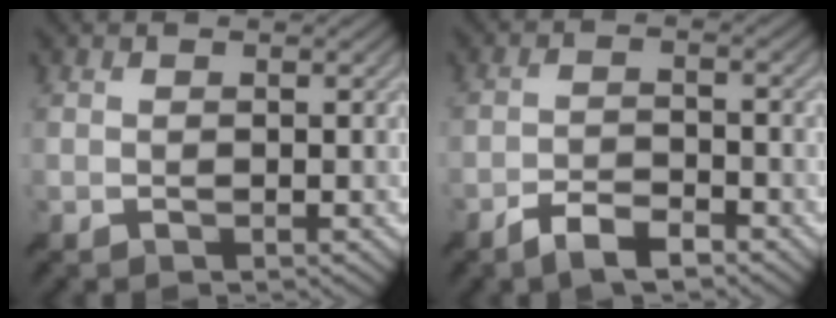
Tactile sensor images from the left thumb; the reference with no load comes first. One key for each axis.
{"total": 4.5, "fx": -3.4, "fy": 1.3, "fz": 2.7, "tx": -0.054, "ty": -0.001, "tz": -0.065}